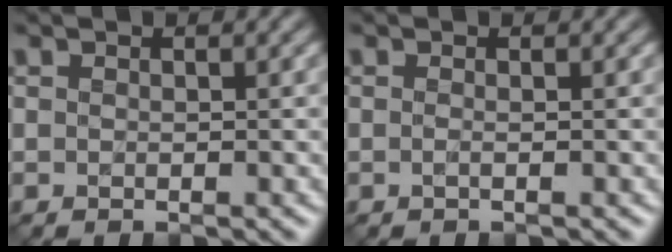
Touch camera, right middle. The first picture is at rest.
{"total": 0.7, "force": [-0.2, 0.3, 0.6], "torque": [-0.012, -0.007, -0.007]}